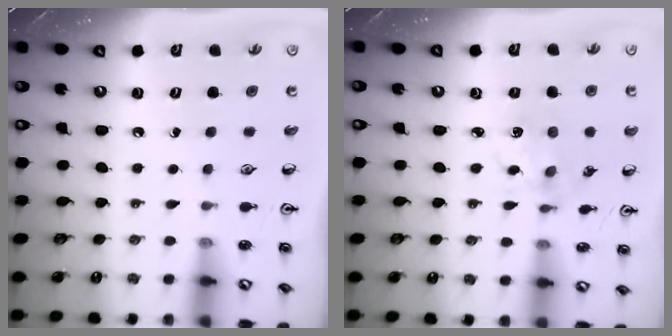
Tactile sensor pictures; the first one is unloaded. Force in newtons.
{"total": 2.5, "press": 2.5, "slide": 0.5}